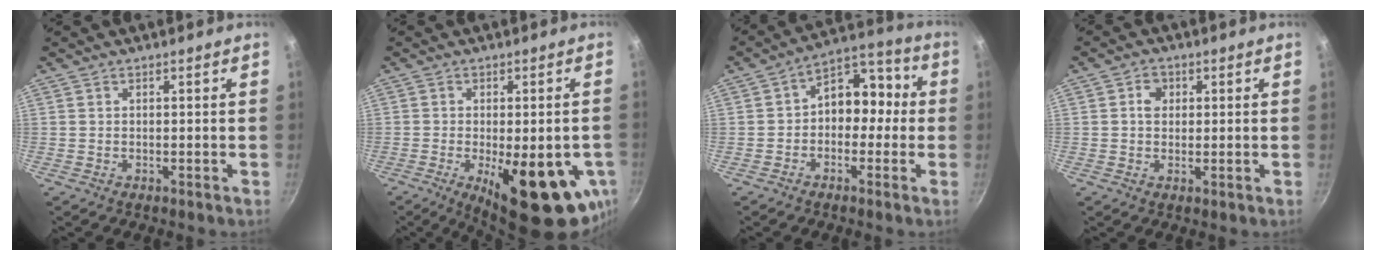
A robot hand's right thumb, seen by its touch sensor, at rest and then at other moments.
{"total": 18.4, "force": [-5.6, 6.7, 16.2], "torque": [-0.183, -0.004, -0.064]}
{"total": 10.2, "force": [-0.7, 7.6, 6.8], "torque": [-0.039, 0.047, -0.031]}
{"total": 3.4, "force": [0.7, 2.8, 1.7], "torque": [-0.009, 0.002, 0.007]}